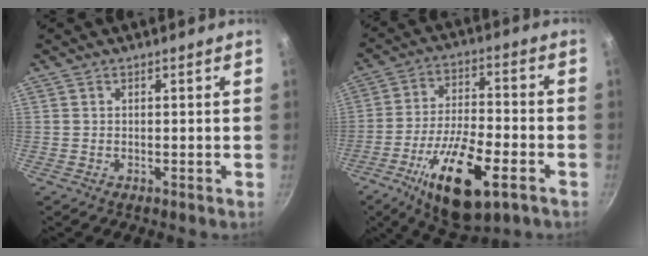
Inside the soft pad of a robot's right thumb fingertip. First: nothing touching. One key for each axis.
{"total": 18.1, "fx": -8.1, "fy": 6.9, "fz": 14.6, "tx": -0.246, "ty": 0.026, "tz": -0.139}